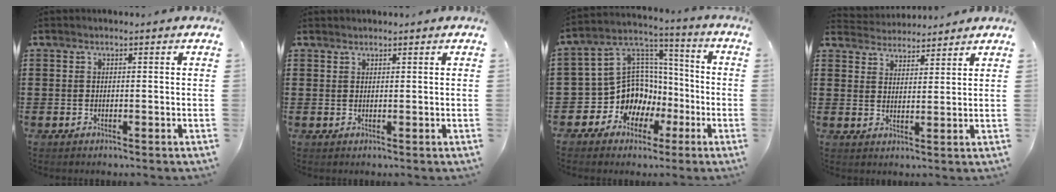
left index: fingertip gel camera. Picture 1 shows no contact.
{"total": 0.8, "force": [0.7, 0.3, 0.0], "torque": [-0.002, -0.001, 0.016]}
{"total": 11.1, "force": [-3.2, 10.1, 3.3], "torque": [-0.112, -0.004, -0.051]}
{"total": 3.6, "force": [3.5, 0.6, -0.4], "torque": [-0.007, -0.011, 0.066]}